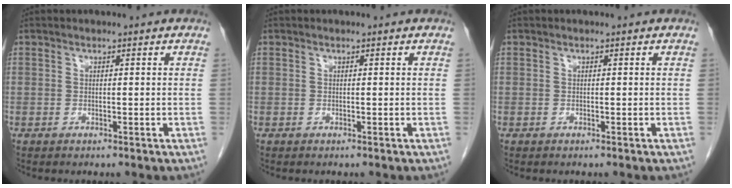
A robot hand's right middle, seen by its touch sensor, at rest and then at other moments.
{"total": 0.0}
{"total": 0.0}